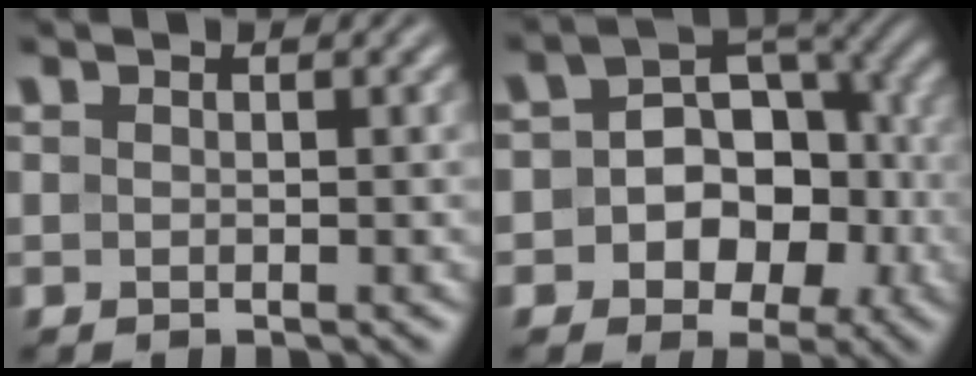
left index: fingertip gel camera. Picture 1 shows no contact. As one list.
[{"total": 9.7, "force": [-1.8, 7.5, 5.8], "torque": [-0.049, 0.000, -0.046]}]